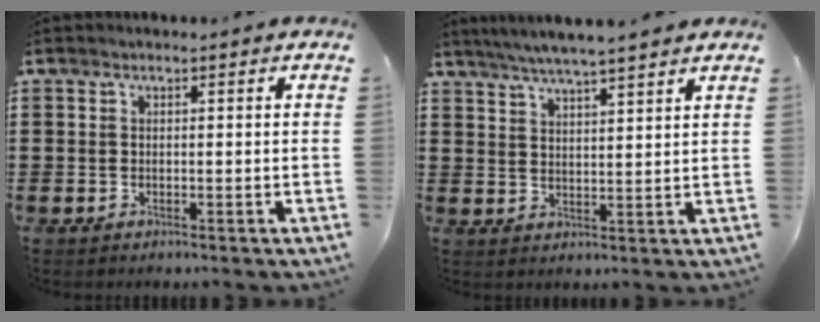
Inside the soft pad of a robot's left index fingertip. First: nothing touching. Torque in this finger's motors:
{"motor_torque": [1.11, 0.52, 0.76, 0.20]}